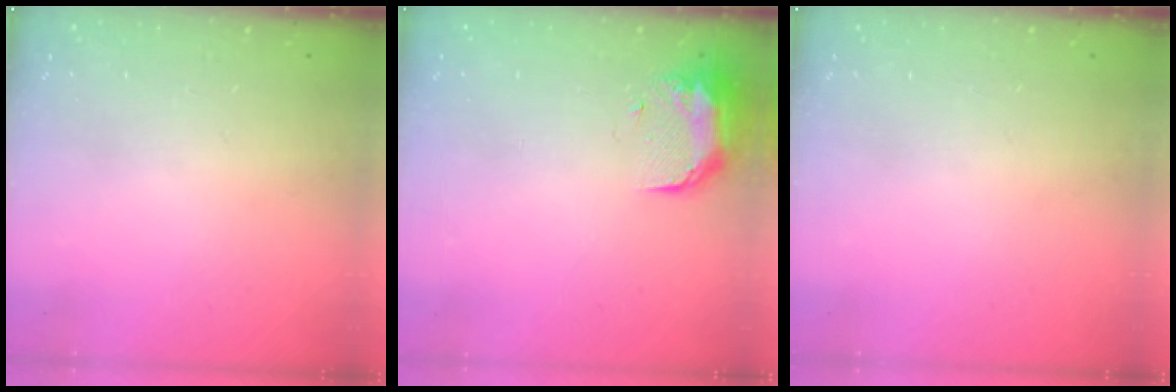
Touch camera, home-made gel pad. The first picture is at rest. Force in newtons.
{"total": 11.4, "press": 9.6, "slide": 6.1}
{"total": 0.0}